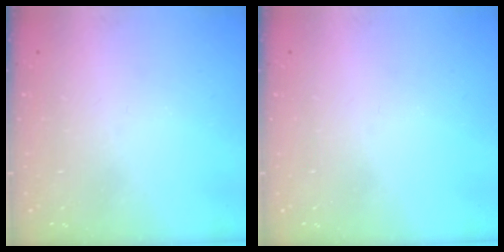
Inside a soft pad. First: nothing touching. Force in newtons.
{"total": 0.0}